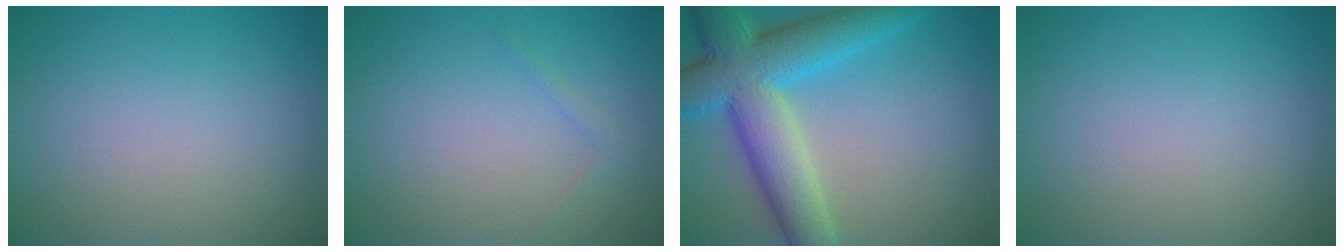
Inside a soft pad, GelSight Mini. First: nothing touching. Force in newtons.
{"total": 0.6, "press": 0.6, "slide": 0.1}
{"total": 9.7, "press": 9.7, "slide": 0.7}
{"total": 0.0}